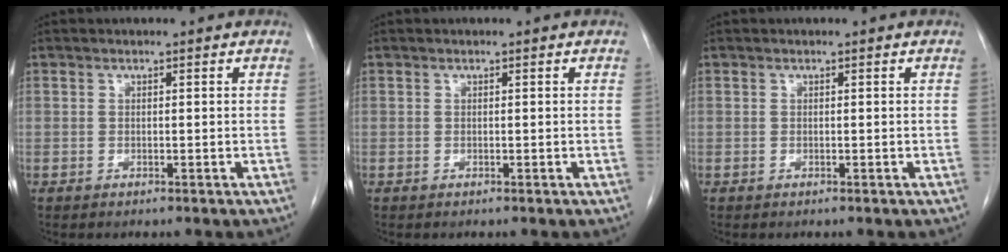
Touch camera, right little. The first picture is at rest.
{"total": 0.0}
{"total": 0.0}